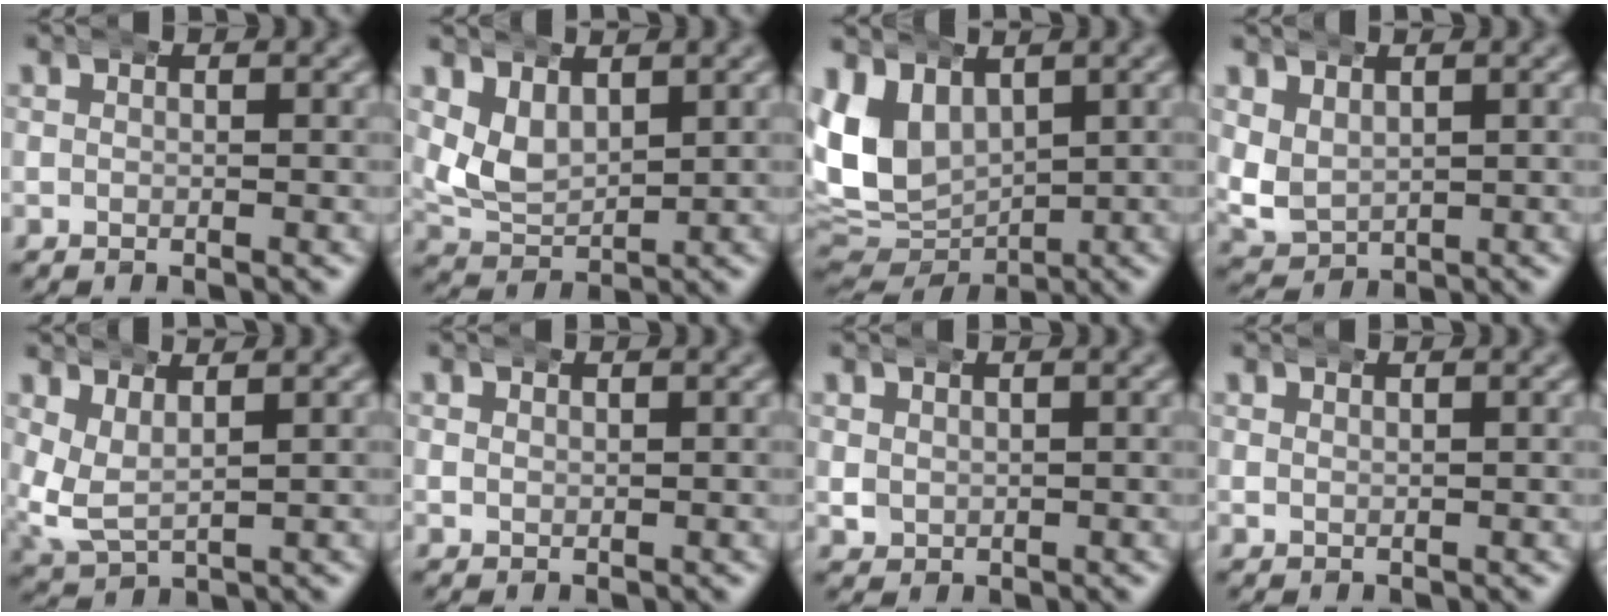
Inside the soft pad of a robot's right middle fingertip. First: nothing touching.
{"total": 4.9, "force": [2.0, 3.7, 2.5], "torque": [-0.078, -0.020, 0.044]}
{"total": 11.0, "force": [1.0, 9.2, 6.0], "torque": [-0.153, -0.031, 0.032]}
{"total": 4.1, "force": [1.0, 3.4, 2.0], "torque": [-0.075, -0.029, 0.034]}
{"total": 4.4, "force": [1.5, 3.3, 2.6], "torque": [-0.088, -0.024, 0.040]}
{"total": 0.8, "force": [0.6, 0.5, 0.1], "torque": [-0.010, -0.006, 0.016]}
{"total": 1.3, "force": [0.6, 1.1, 0.3], "torque": [-0.024, -0.010, 0.020]}
{"total": 0.6, "force": [0.6, 0.1, 0.1], "torque": [-0.003, -0.003, 0.016]}